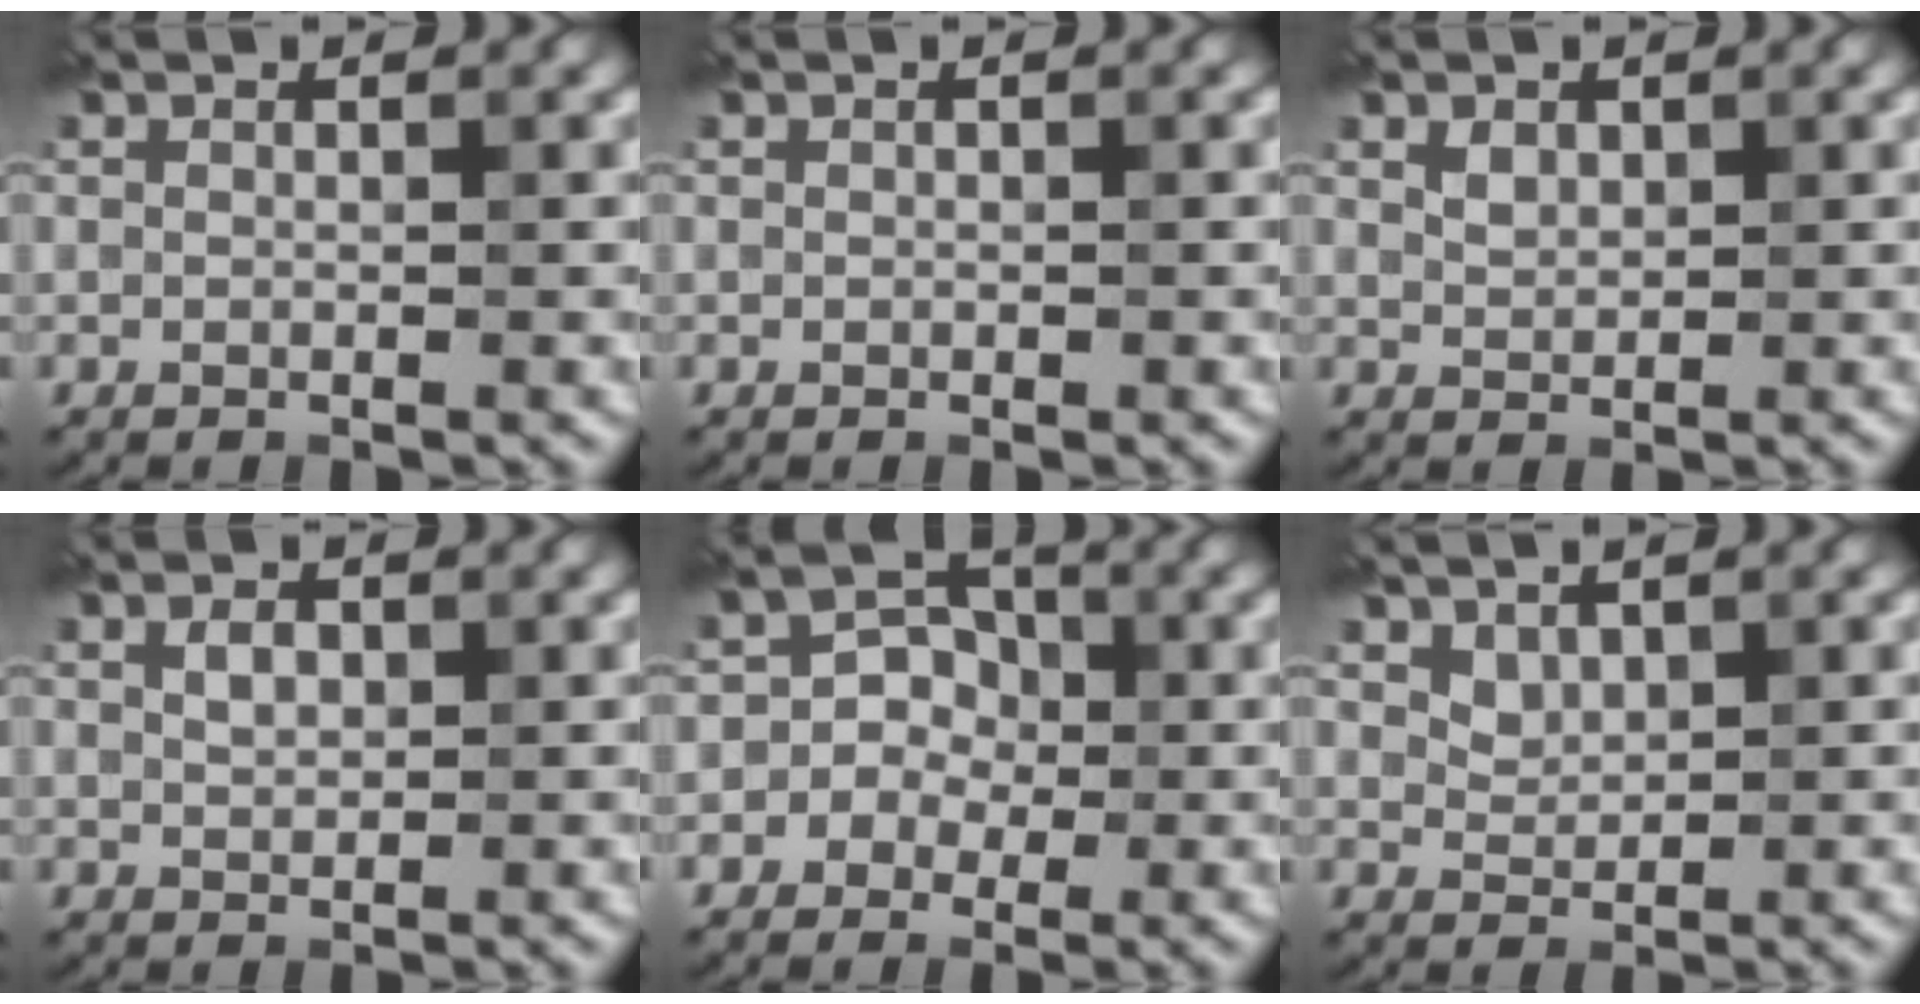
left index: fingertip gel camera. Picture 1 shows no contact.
{"total": 0.0}
{"total": 1.1, "force": [0.8, 0.7, 0.3], "torque": [-0.007, 0.005, 0.018]}
{"total": 1.2, "force": [0.6, 0.8, 0.7], "torque": [-0.016, 0.008, 0.010]}
{"total": 3.4, "force": [-0.6, 3.1, 1.3], "torque": [0.009, 0.013, -0.030]}
{"total": 1.5, "force": [1.2, 0.9, 0.2], "torque": [-0.007, -0.004, 0.030]}